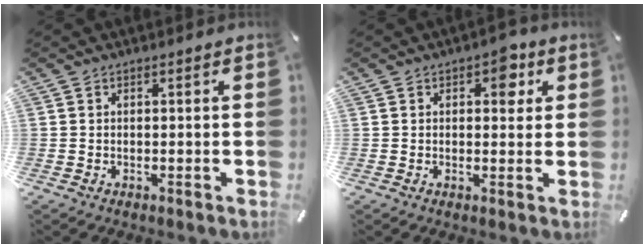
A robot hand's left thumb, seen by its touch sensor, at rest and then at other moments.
{"total": 5.4, "force": [2.3, 3.4, 3.5], "torque": [-0.021, -0.010, 0.027]}